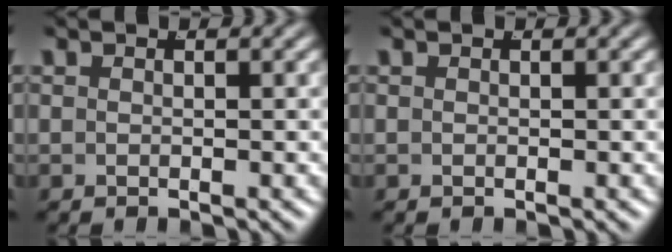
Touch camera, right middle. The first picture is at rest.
{"total": 0.0}